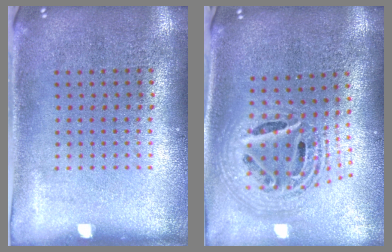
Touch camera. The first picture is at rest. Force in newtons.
{"total": 2.4, "press": 1.8, "slide": 1.6}